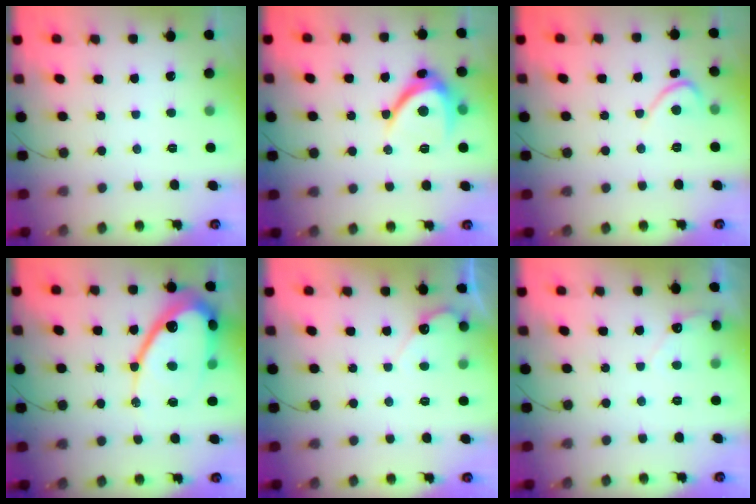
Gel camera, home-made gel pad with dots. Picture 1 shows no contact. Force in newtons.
{"total": 8.9, "press": 8.8, "slide": 1.3}
{"total": 2.7, "press": 2.7, "slide": 0.2}
{"total": 15.8, "press": 15.7, "slide": 1.4}
{"total": 4.2, "press": 4.2, "slide": 0.2}
{"total": 2.8, "press": 2.8, "slide": 0.1}